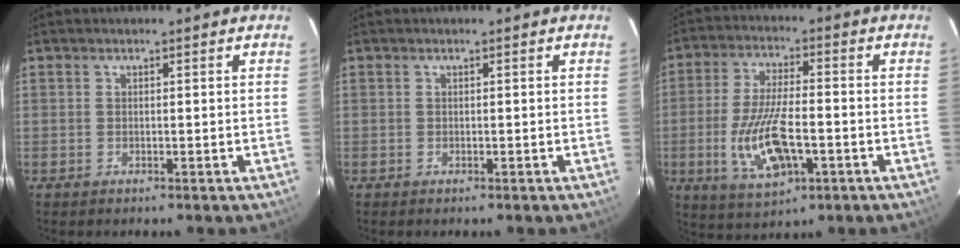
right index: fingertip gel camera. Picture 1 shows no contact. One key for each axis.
{"total": 0.0}
{"total": 12.6, "fx": -3.6, "fy": 4.9, "fz": 11.0, "tx": -0.228, "ty": -0.010, "tz": -0.059}